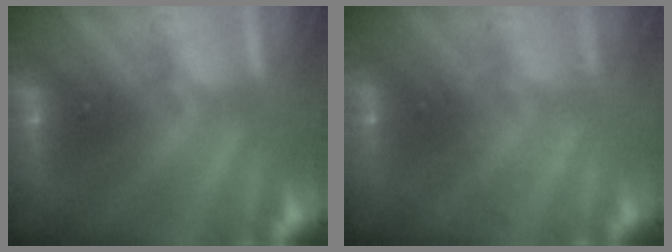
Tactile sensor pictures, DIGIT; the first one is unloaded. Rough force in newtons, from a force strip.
{"total": 1.8}